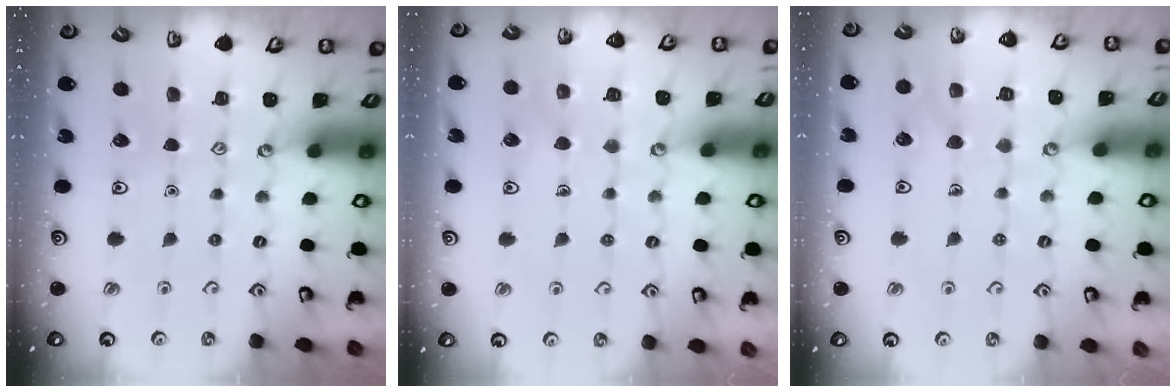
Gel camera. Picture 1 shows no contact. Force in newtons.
{"total": 6.8, "press": 6.7, "slide": 0.6}
{"total": 5.9, "press": 5.9, "slide": 0.5}